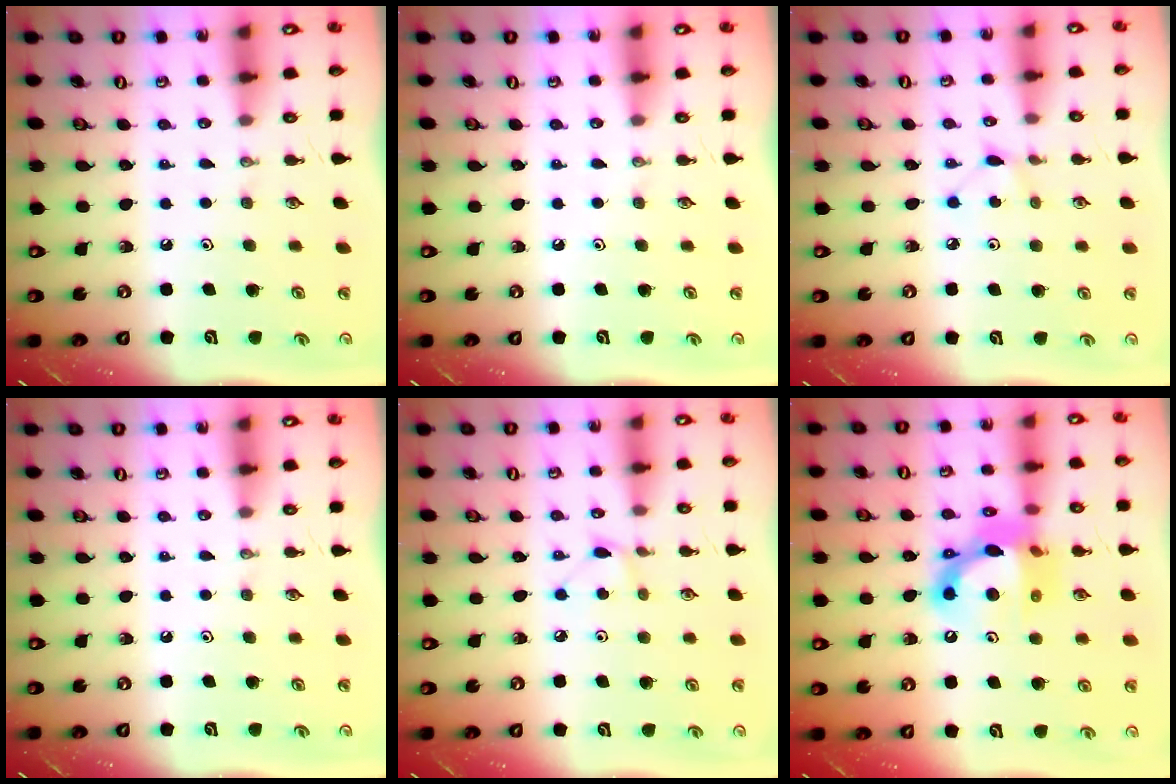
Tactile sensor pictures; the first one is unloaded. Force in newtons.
{"total": 0.0}
{"total": 3.7, "press": 3.7, "slide": 0.4}
{"total": 0.0}
{"total": 4.3, "press": 4.2, "slide": 0.7}
{"total": 14.5, "press": 14.4, "slide": 1.5}